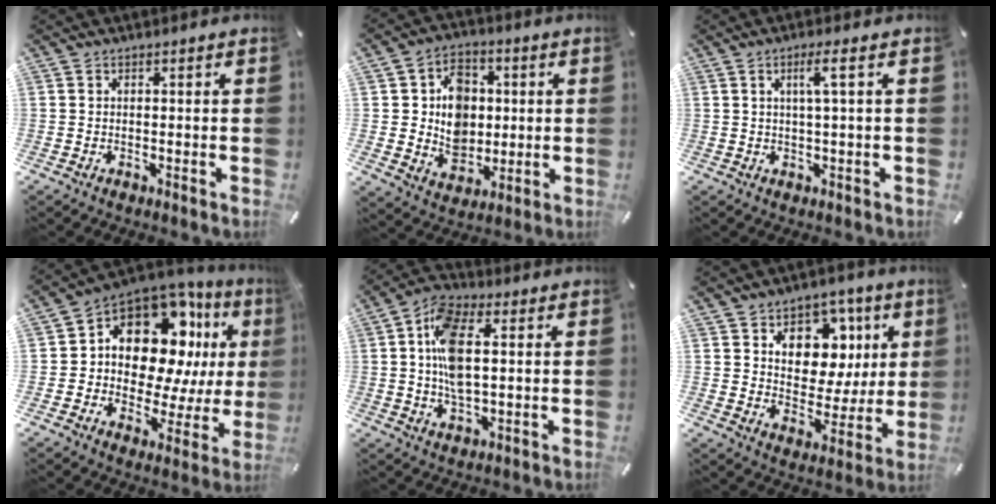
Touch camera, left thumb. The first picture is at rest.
{"total": 11.3, "force": [0.9, 9.6, 5.8], "torque": [-0.076, 0.010, 0.023]}
{"total": 4.6, "force": [1.2, 0.2, 4.4], "torque": [-0.086, -0.002, 0.016]}
{"total": 16.2, "force": [6.0, 10.8, 10.4], "torque": [-0.162, -0.054, 0.106]}
{"total": 11.8, "force": [1.5, 6.2, 9.9], "torque": [-0.202, -0.002, 0.022]}
{"total": 12.3, "force": [5.0, 9.9, 5.3], "torque": [-0.061, -0.040, 0.092]}